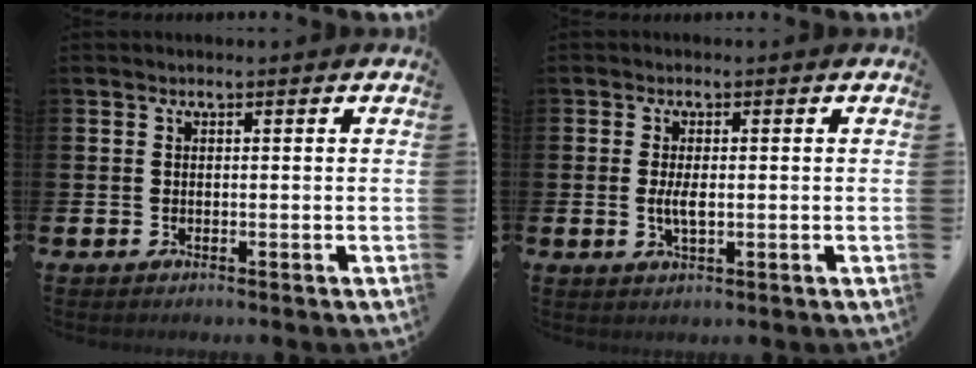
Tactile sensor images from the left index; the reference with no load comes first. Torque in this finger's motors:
{"motor_torque": [0.60, 0.07, 0.10, 0.11]}